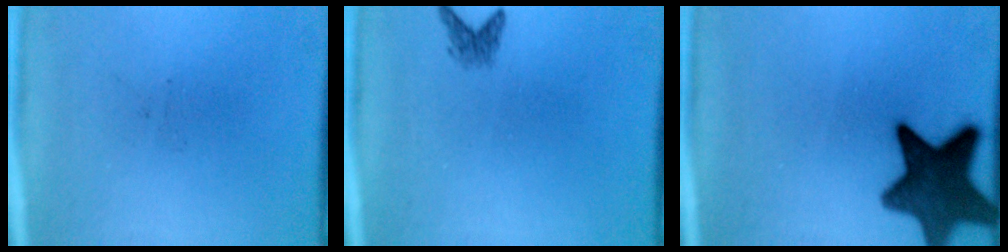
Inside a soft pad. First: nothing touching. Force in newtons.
{"total": 1.4}
{"total": 12.7}